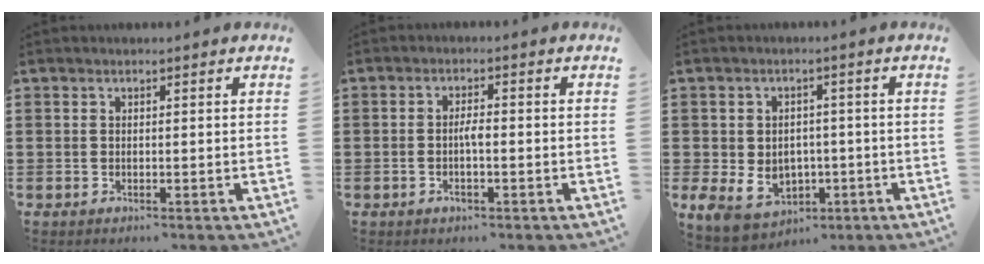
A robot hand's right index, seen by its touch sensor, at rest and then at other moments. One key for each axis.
{"total": 2.5, "fx": -0.6, "fy": 0.7, "fz": 2.3, "tx": -0.050, "ty": 0.001, "tz": -0.015}
{"total": 5.7, "fx": -1.1, "fy": 4.9, "fz": 2.7, "tx": -0.073, "ty": -0.001, "tz": -0.023}